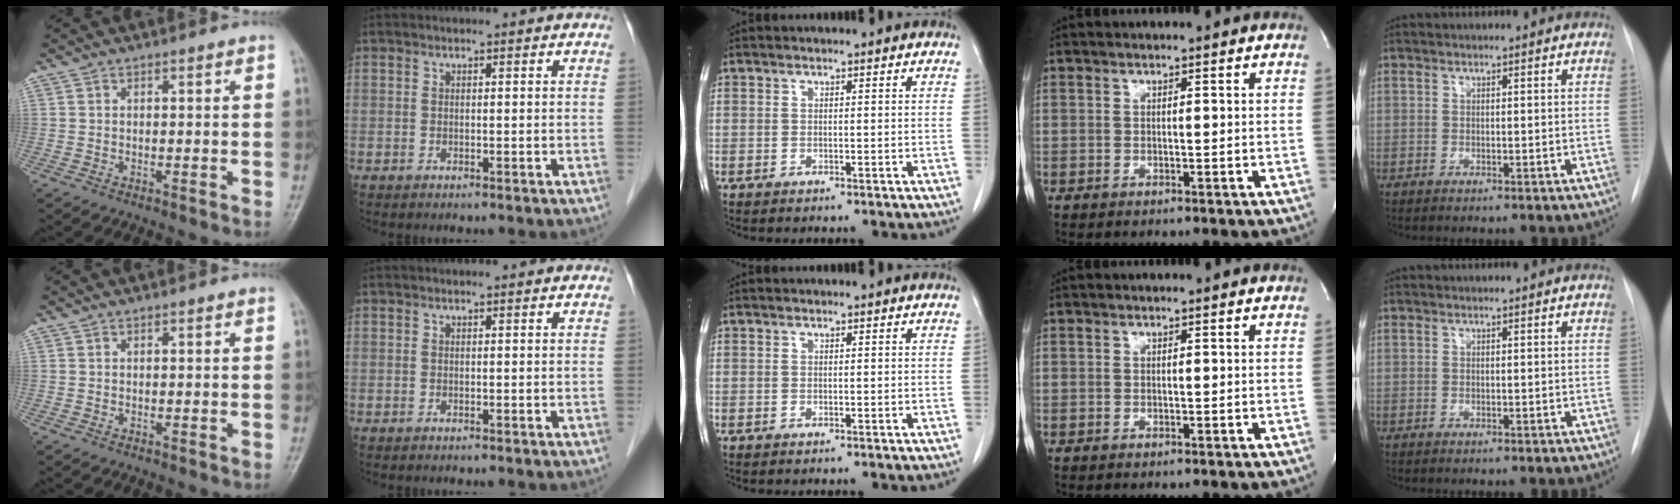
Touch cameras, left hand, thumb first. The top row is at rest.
{}